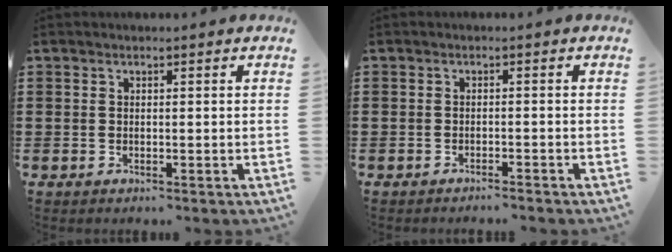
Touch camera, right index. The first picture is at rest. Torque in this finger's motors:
{"motor_torque": [0.15, -0.15, 0.08, 0.00]}